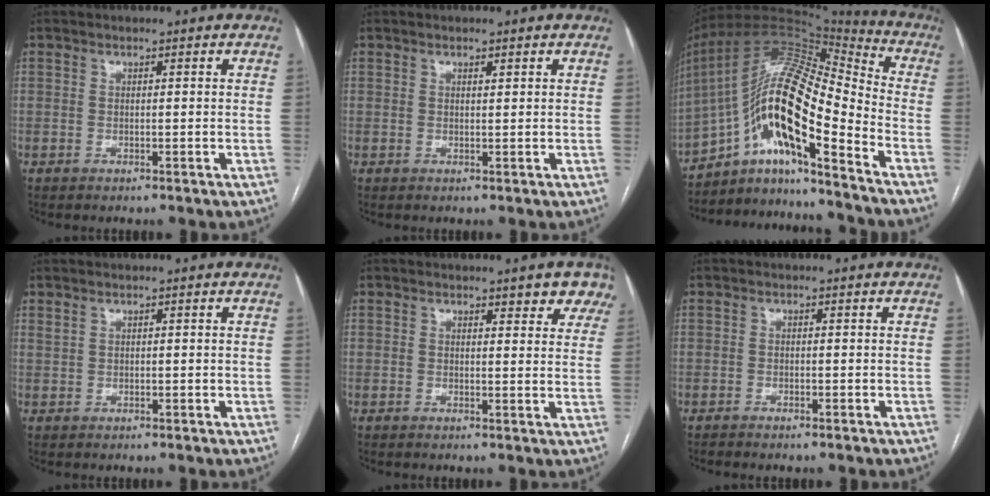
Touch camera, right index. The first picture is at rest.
{"total": 0.7, "force": [0.4, 0.1, 0.5], "torque": [-0.010, -0.001, 0.007]}
{"total": 19.4, "force": [-9.9, 3.8, 16.3], "torque": [-0.311, 0.026, -0.171]}
{"total": 0.8, "force": [0.6, 0.3, 0.3], "torque": [-0.005, 0.009, 0.016]}
{"total": 5.1, "force": [4.1, 1.6, 2.7], "torque": [-0.016, -0.003, 0.033]}
{"total": 1.3, "force": [-1.0, 0.2, 0.7], "torque": [-0.015, -0.002, -0.013]}